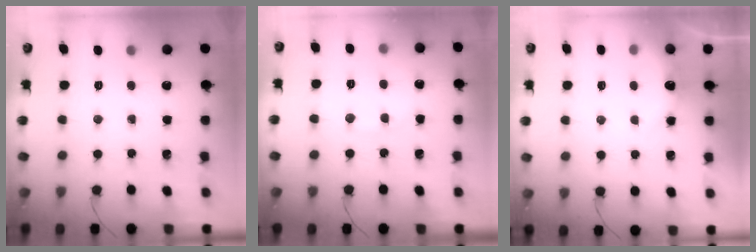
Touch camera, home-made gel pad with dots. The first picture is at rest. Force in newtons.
{"total": 4.9, "press": 4.8, "slide": 1.1}
{"total": 6.8, "press": 6.6, "slide": 1.3}